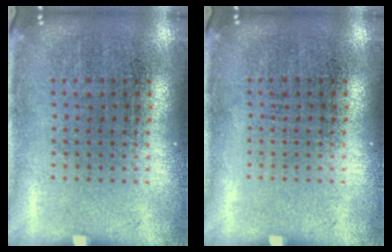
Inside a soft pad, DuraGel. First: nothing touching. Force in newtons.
{"total": 0.0}